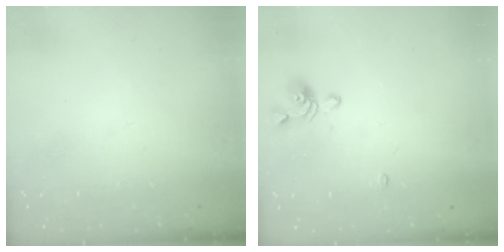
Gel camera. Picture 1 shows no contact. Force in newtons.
{"total": 5.4, "press": 5.2, "slide": 1.1}